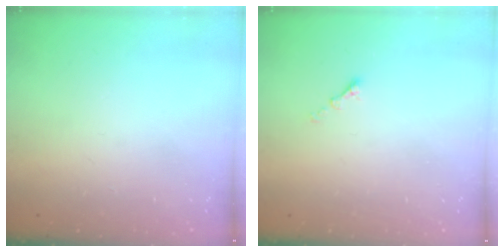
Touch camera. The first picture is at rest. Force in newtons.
{"total": 1.1, "press": 1.0, "slide": 0.5}